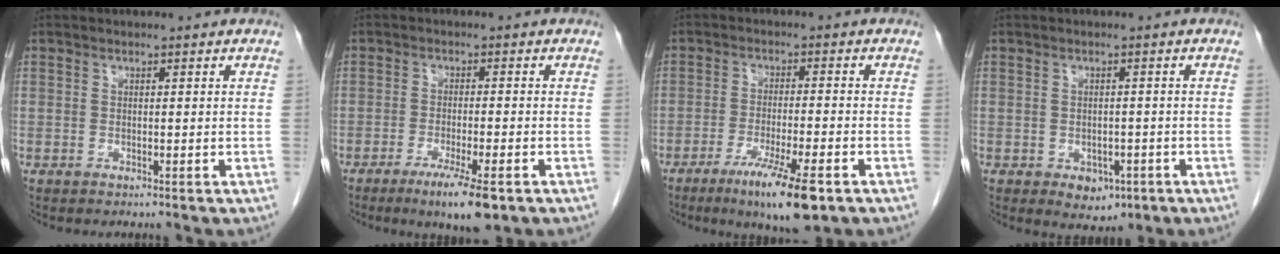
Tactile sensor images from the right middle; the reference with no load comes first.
{"total": 7.0, "force": [-4.2, 0.6, 5.5], "torque": [-0.091, -0.016, -0.065]}
{"total": 9.6, "force": [-5.7, 0.6, 7.7], "torque": [-0.131, -0.023, -0.090]}
{"total": 4.0, "force": [-1.8, 2.7, 2.3], "torque": [-0.025, 0.001, -0.011]}